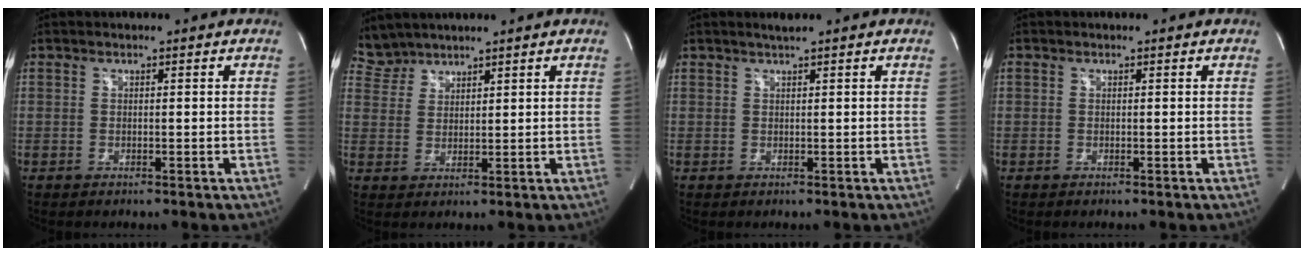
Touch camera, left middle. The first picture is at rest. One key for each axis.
{"total": 3.5, "fx": 3.3, "fy": 0.8, "fz": -0.6, "tx": 0.006, "ty": 0.012, "tz": 0.075}
{"total": 1.1, "fx": 0.9, "fy": -0.3, "fz": 0.6, "tx": -0.017, "ty": -0.001, "tz": 0.020}
{"total": 0.0}